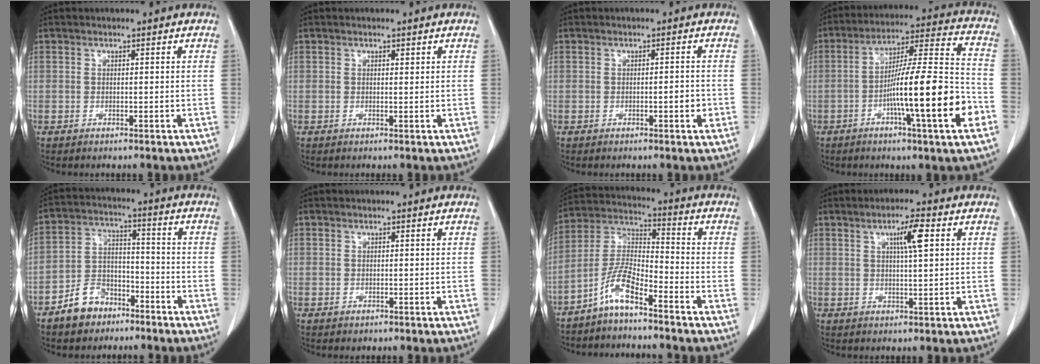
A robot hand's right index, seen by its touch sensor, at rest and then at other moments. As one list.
[{"total": 0.6, "force": [0.4, 0.2, 0.4], "torque": [-0.005, -0.002, 0.005]}, {"total": 1.8, "force": [-0.5, 0.5, 1.7], "torque": [-0.024, 0.000, -0.006]}, {"total": 17.9, "force": [-5.6, 0.3, 16.9], "torque": [-0.266, 0.002, -0.092]}, {"total": 8.0, "force": [-5.3, 5.3, 2.9], "torque": [-0.061, 0.021, -0.092]}, {"total": 0.7, "force": [0.2, 0.7, 0.0], "torque": [0.010, 0.003, 0.000]}, {"total": 7.7, "force": [-5.4, 1.5, 5.2], "torque": [-0.118, 0.006, -0.114]}, {"total": 5.0, "force": [1.9, 0.4, 4.6], "torque": [-0.076, 0.003, 0.030]}]